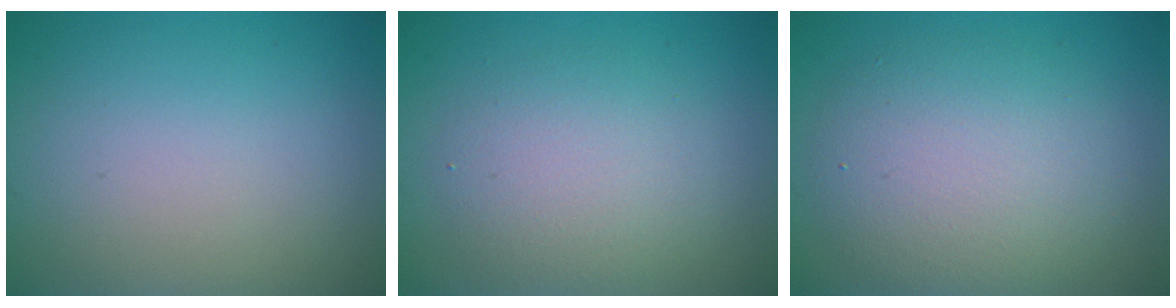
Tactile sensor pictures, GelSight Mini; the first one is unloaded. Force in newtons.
{"total": 3.7, "press": 3.7, "slide": 0.0}
{"total": 6.1, "press": 6.1, "slide": 0.1}